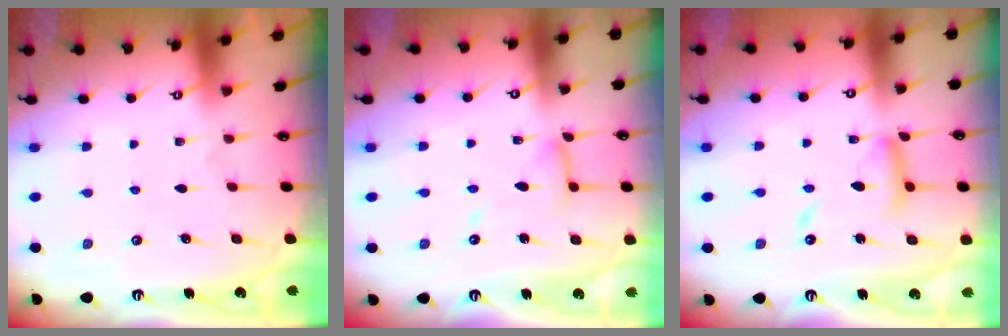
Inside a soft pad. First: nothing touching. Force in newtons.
{"total": 8.6, "press": 8.6, "slide": 0.7}
{"total": 13.0, "press": 13.0, "slide": 1.1}